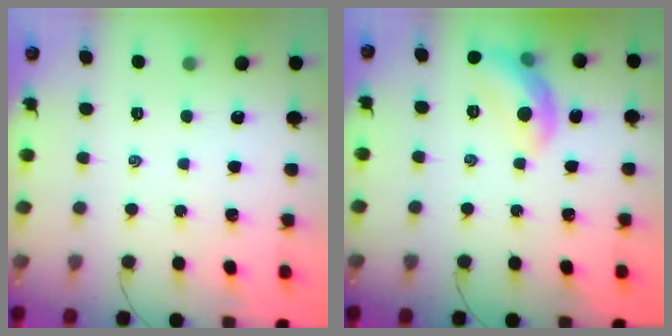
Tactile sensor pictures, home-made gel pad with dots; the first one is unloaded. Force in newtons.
{"total": 10.1, "press": 10.1, "slide": 1.0}